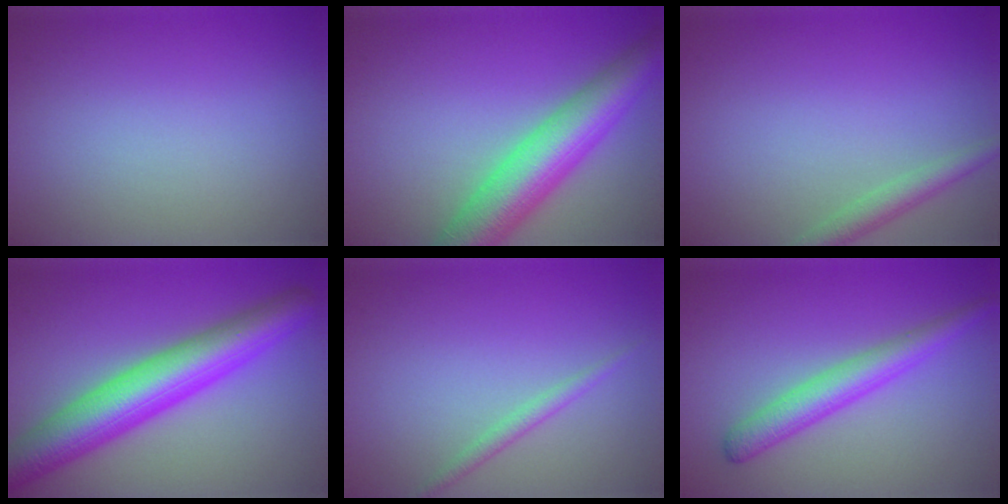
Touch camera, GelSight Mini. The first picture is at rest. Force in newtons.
{"total": 8.4, "press": 8.4, "slide": 0.4}
{"total": 2.4, "press": 2.4, "slide": 0.1}
{"total": 8.6, "press": 8.6, "slide": 0.1}
{"total": 1.3, "press": 1.3, "slide": 0.0}
{"total": 3.6, "press": 3.6, "slide": 0.2}